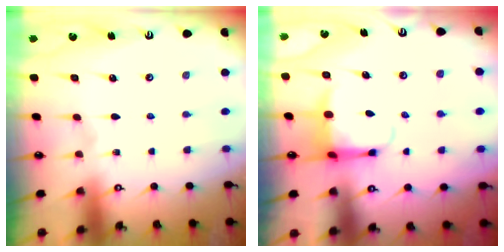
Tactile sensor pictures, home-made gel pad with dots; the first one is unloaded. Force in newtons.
{"total": 4.7, "press": 4.5, "slide": 1.2}